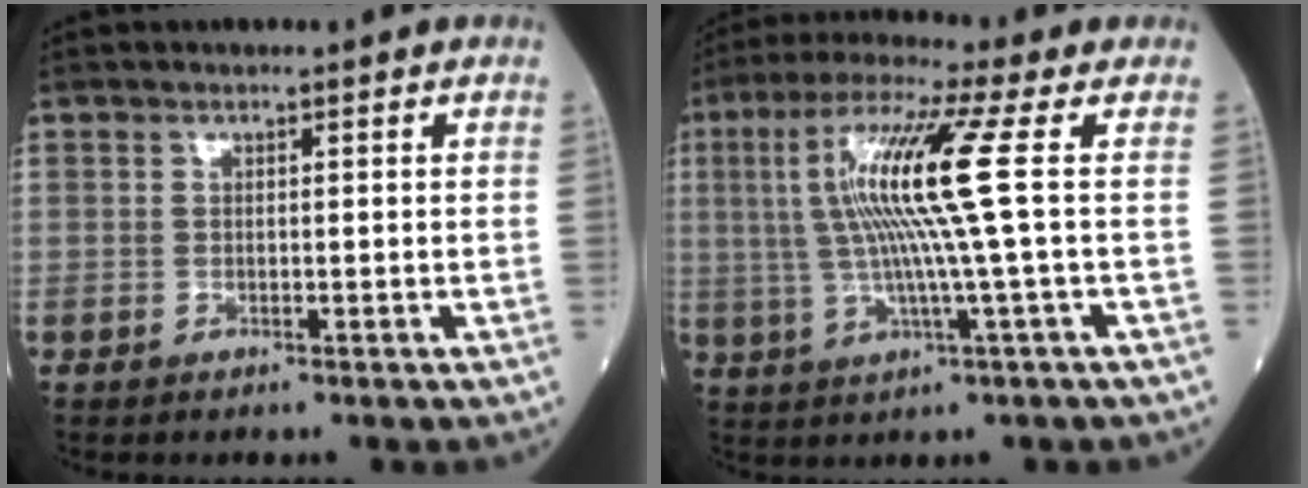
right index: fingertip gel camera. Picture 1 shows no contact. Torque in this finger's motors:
{"motor_torque": [1.88, 0.26, 1.06, 0.21]}